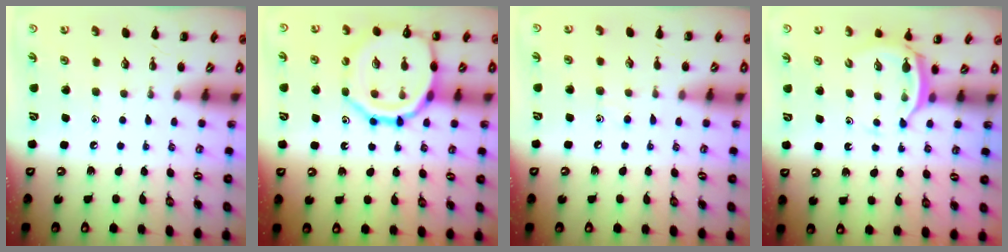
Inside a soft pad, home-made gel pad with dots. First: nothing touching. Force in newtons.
{"total": 17.4, "press": 17.3, "slide": 1.6}
{"total": 4.2, "press": 4.0, "slide": 1.3}
{"total": 3.9, "press": 3.9, "slide": 0.6}